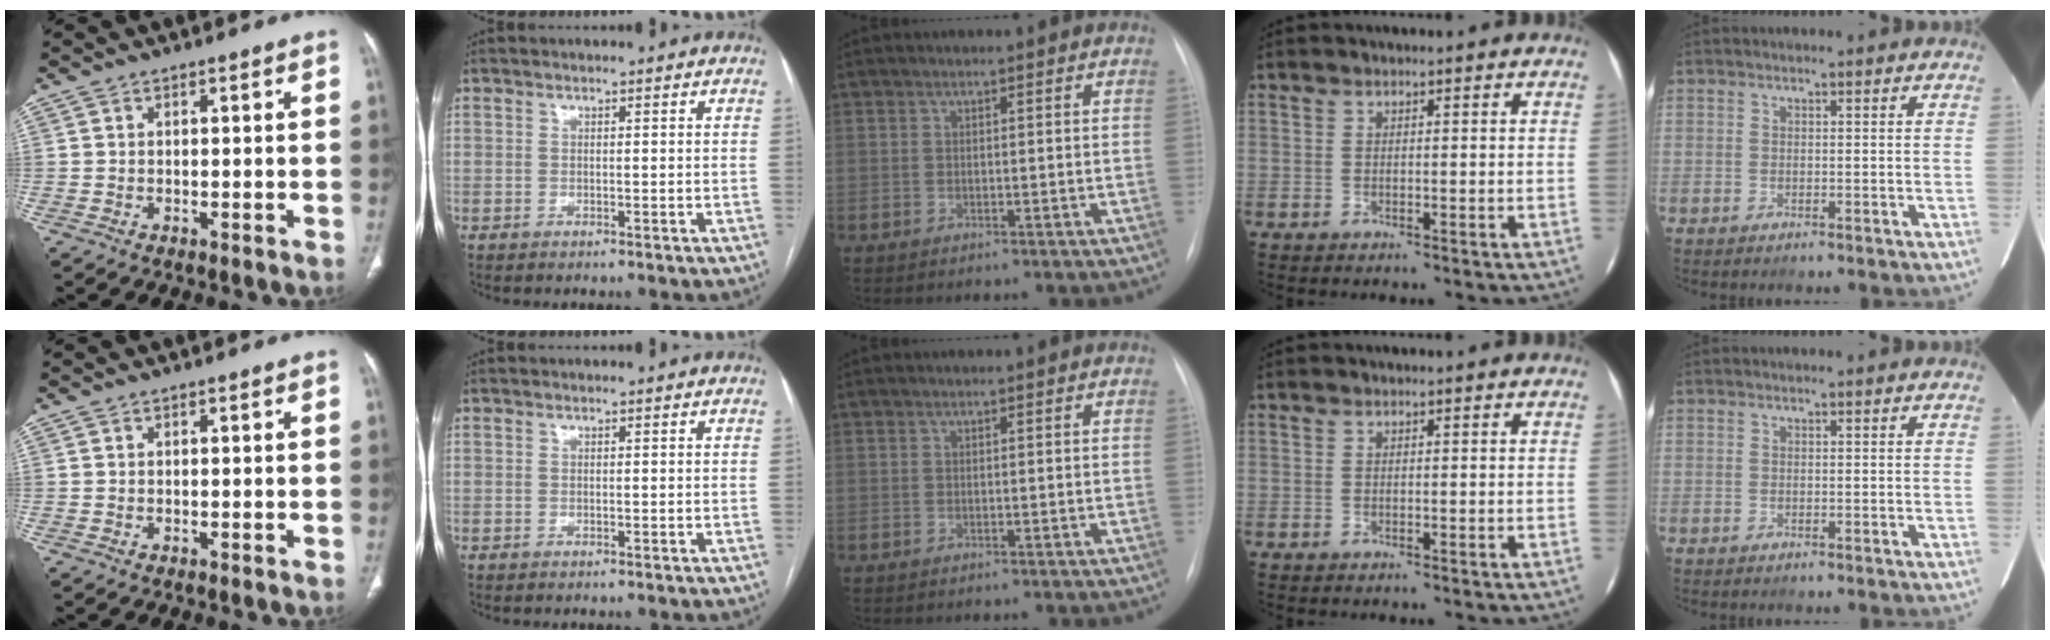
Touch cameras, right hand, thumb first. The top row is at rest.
{}